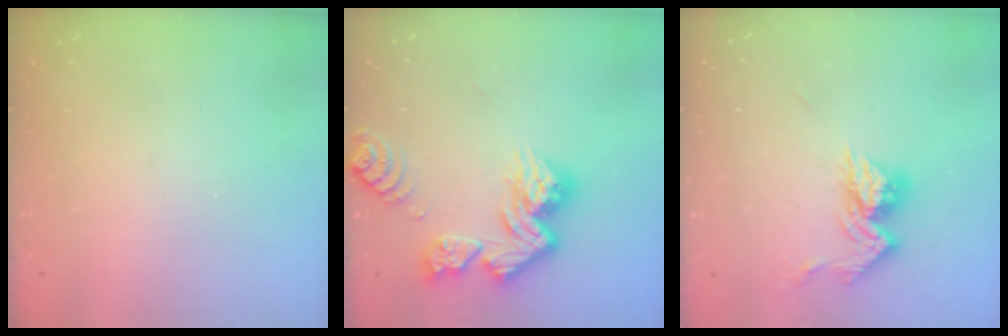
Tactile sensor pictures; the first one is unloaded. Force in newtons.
{"total": 13.6, "press": 13.5, "slide": 1.6}
{"total": 11.5, "press": 11.4, "slide": 1.0}